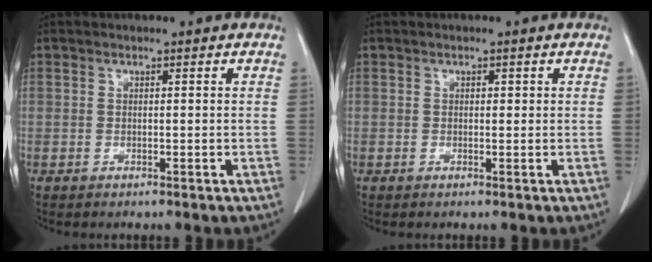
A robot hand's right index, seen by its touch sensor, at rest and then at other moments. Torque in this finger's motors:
{"motor_torque": [-0.40, 0.12, -0.03, 0.00]}